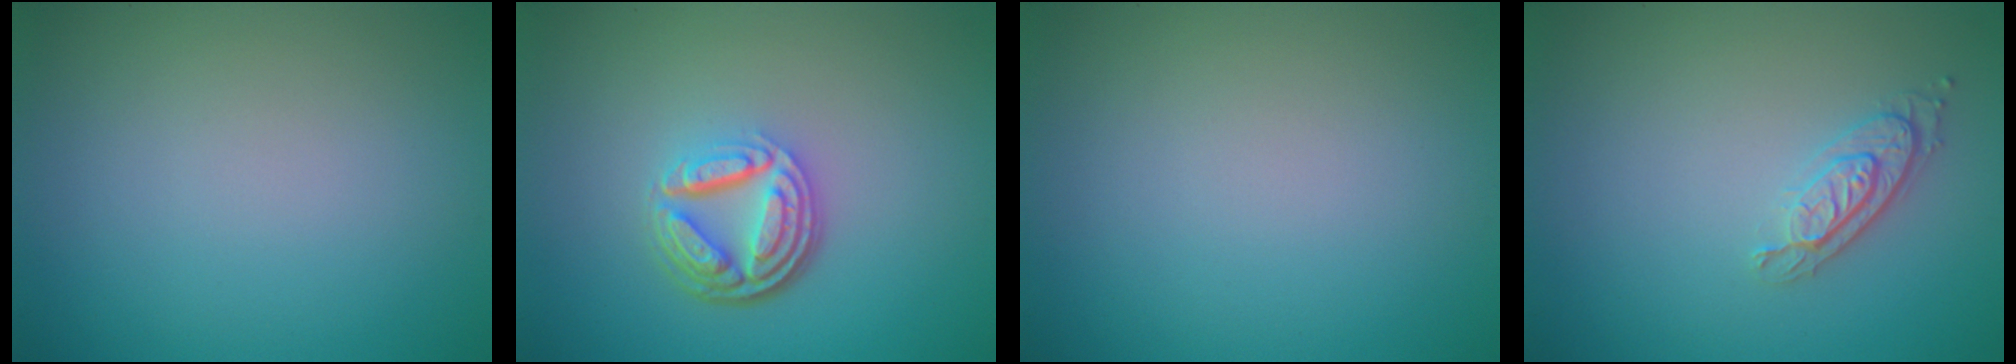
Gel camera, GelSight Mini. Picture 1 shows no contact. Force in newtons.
{"total": 4.9, "press": 3.6, "slide": 3.2}
{"total": 0.0}
{"total": 2.1, "press": 1.8, "slide": 1.1}